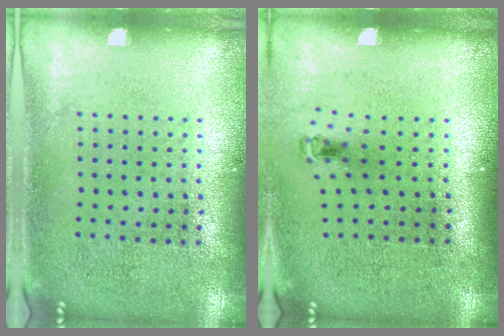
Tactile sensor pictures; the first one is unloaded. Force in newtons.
{"total": 0.7, "press": 0.4, "slide": 0.6}